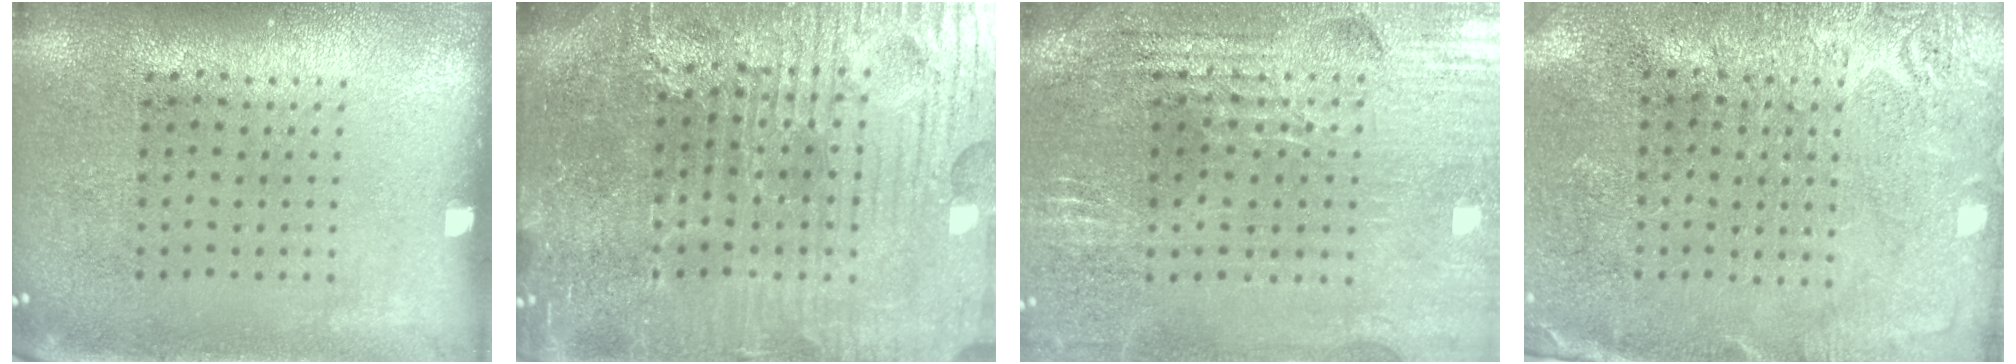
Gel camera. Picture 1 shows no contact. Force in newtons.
{"total": 6.0, "press": 5.6, "slide": 2.3}
{"total": 2.9, "press": 2.8, "slide": 0.5}
{"total": 2.8, "press": 2.6, "slide": 0.9}